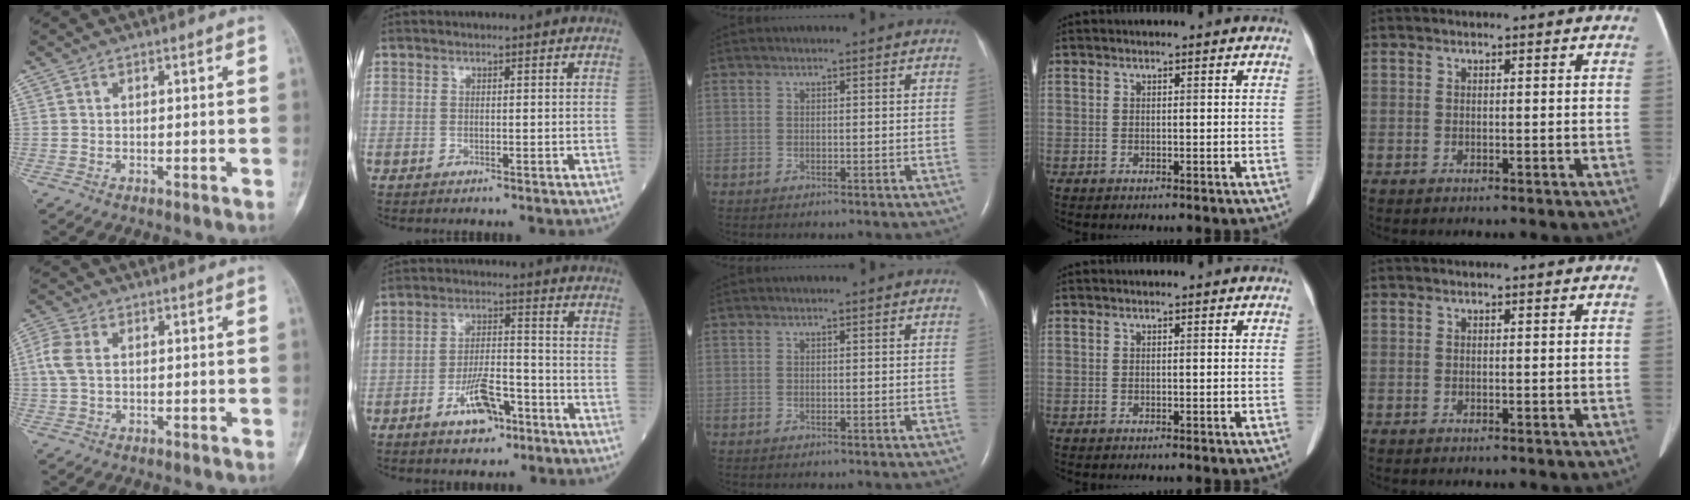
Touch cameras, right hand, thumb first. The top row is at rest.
{"thumb": {"total": 4.7, "force": [0.7, 2.9, 3.7], "torque": [-0.106, 0.010, 0.011]}, "index": {"total": 8.2, "force": [-4.6, 3.0, 6.0], "torque": [-0.113, 0.007, -0.077]}}